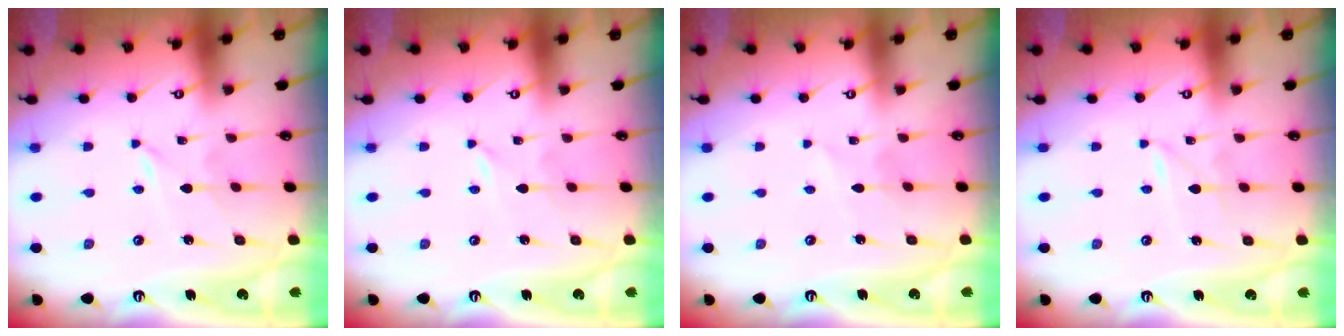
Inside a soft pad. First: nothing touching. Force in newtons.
{"total": 0.0}
{"total": 2.6, "press": 2.6, "slide": 0.3}
{"total": 1.2, "press": 1.2, "slide": 0.1}